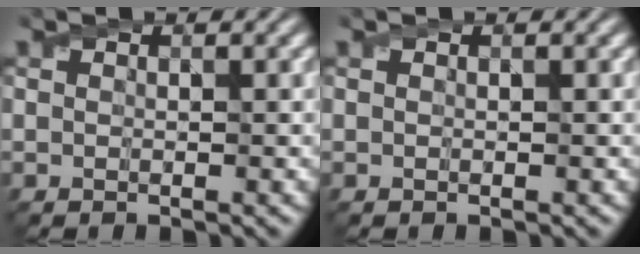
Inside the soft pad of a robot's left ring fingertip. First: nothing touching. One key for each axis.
{"total": 0.0}